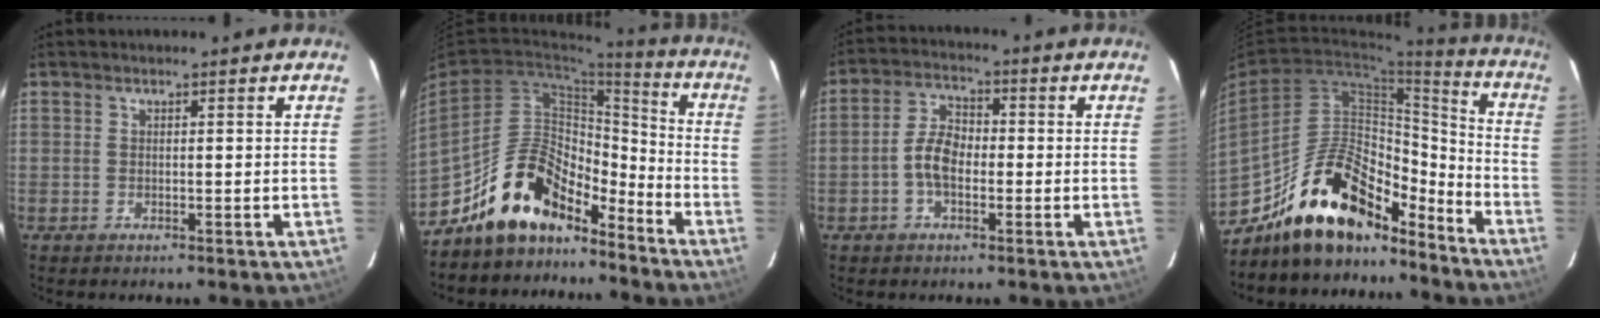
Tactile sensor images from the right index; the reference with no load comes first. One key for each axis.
{"total": 14.8, "fx": -11.7, "fy": 6.7, "fz": 6.1, "tx": -0.120, "ty": 0.041, "tz": -0.191}
{"total": 6.0, "fx": -1.5, "fy": 3.5, "fz": 4.7, "tx": -0.097, "ty": 0.016, "tz": -0.029}
{"total": 19.5, "fx": -15.4, "fy": 8.0, "fz": 8.9, "tx": -0.156, "ty": 0.043, "tz": -0.242}